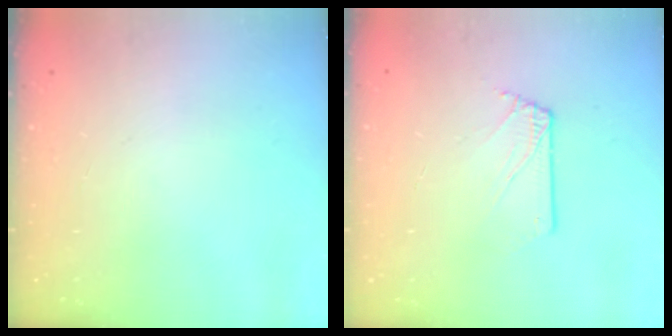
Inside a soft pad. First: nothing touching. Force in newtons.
{"total": 2.3, "press": 2.3, "slide": 0.3}